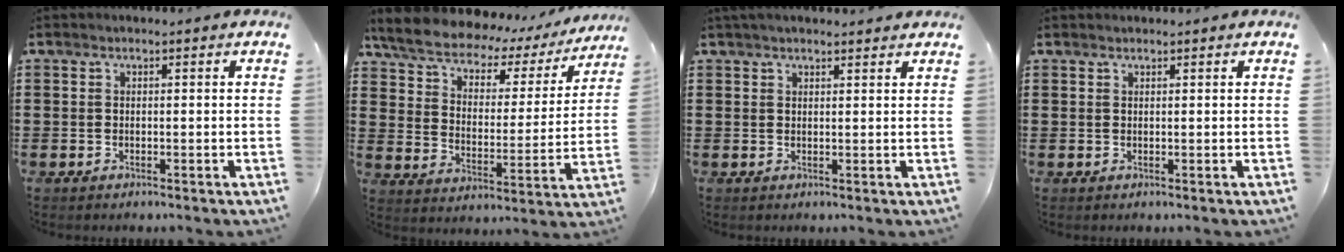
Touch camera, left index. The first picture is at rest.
{"total": 6.3, "force": [5.4, 2.1, 2.6], "torque": [-0.076, -0.035, 0.089]}
{"total": 1.7, "force": [1.6, 0.4, 0.6], "torque": [-0.015, 0.003, 0.031]}
{"total": 0.6, "force": [0.6, 0.0, 0.1], "torque": [-0.004, 0.000, 0.012]}